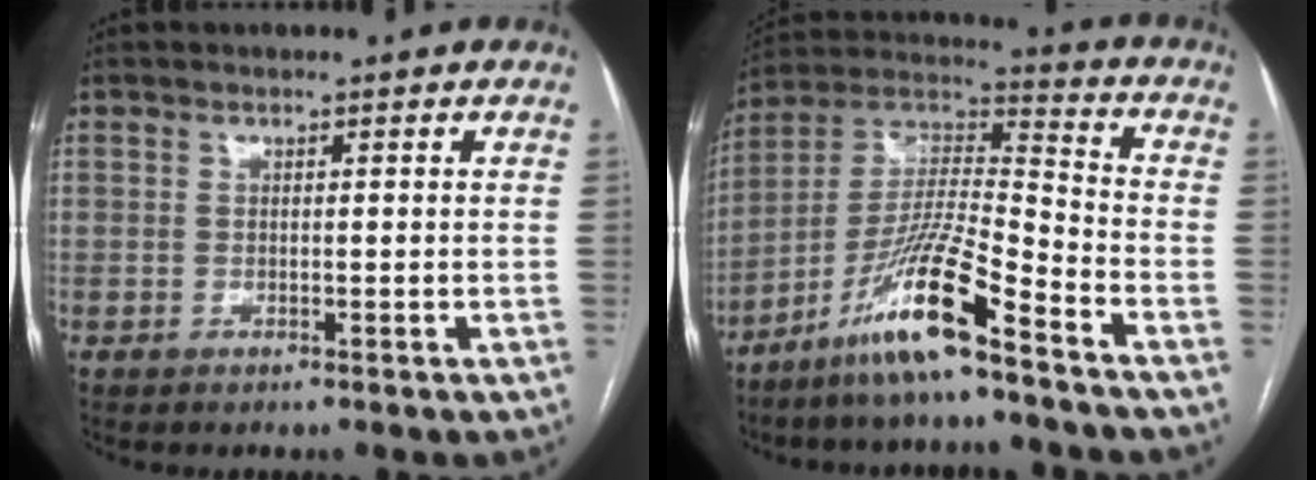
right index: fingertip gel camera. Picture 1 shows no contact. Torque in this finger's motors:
{"motor_torque": [1.51, -0.63, 0.64, 0.21]}